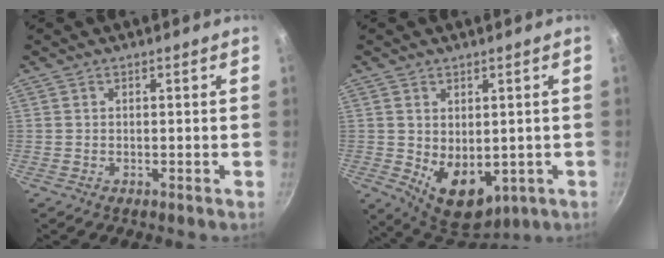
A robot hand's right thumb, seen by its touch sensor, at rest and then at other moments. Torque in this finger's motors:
{"motor_torque": [-0.43, 0.95, 0.53, 0.61, 0.08]}